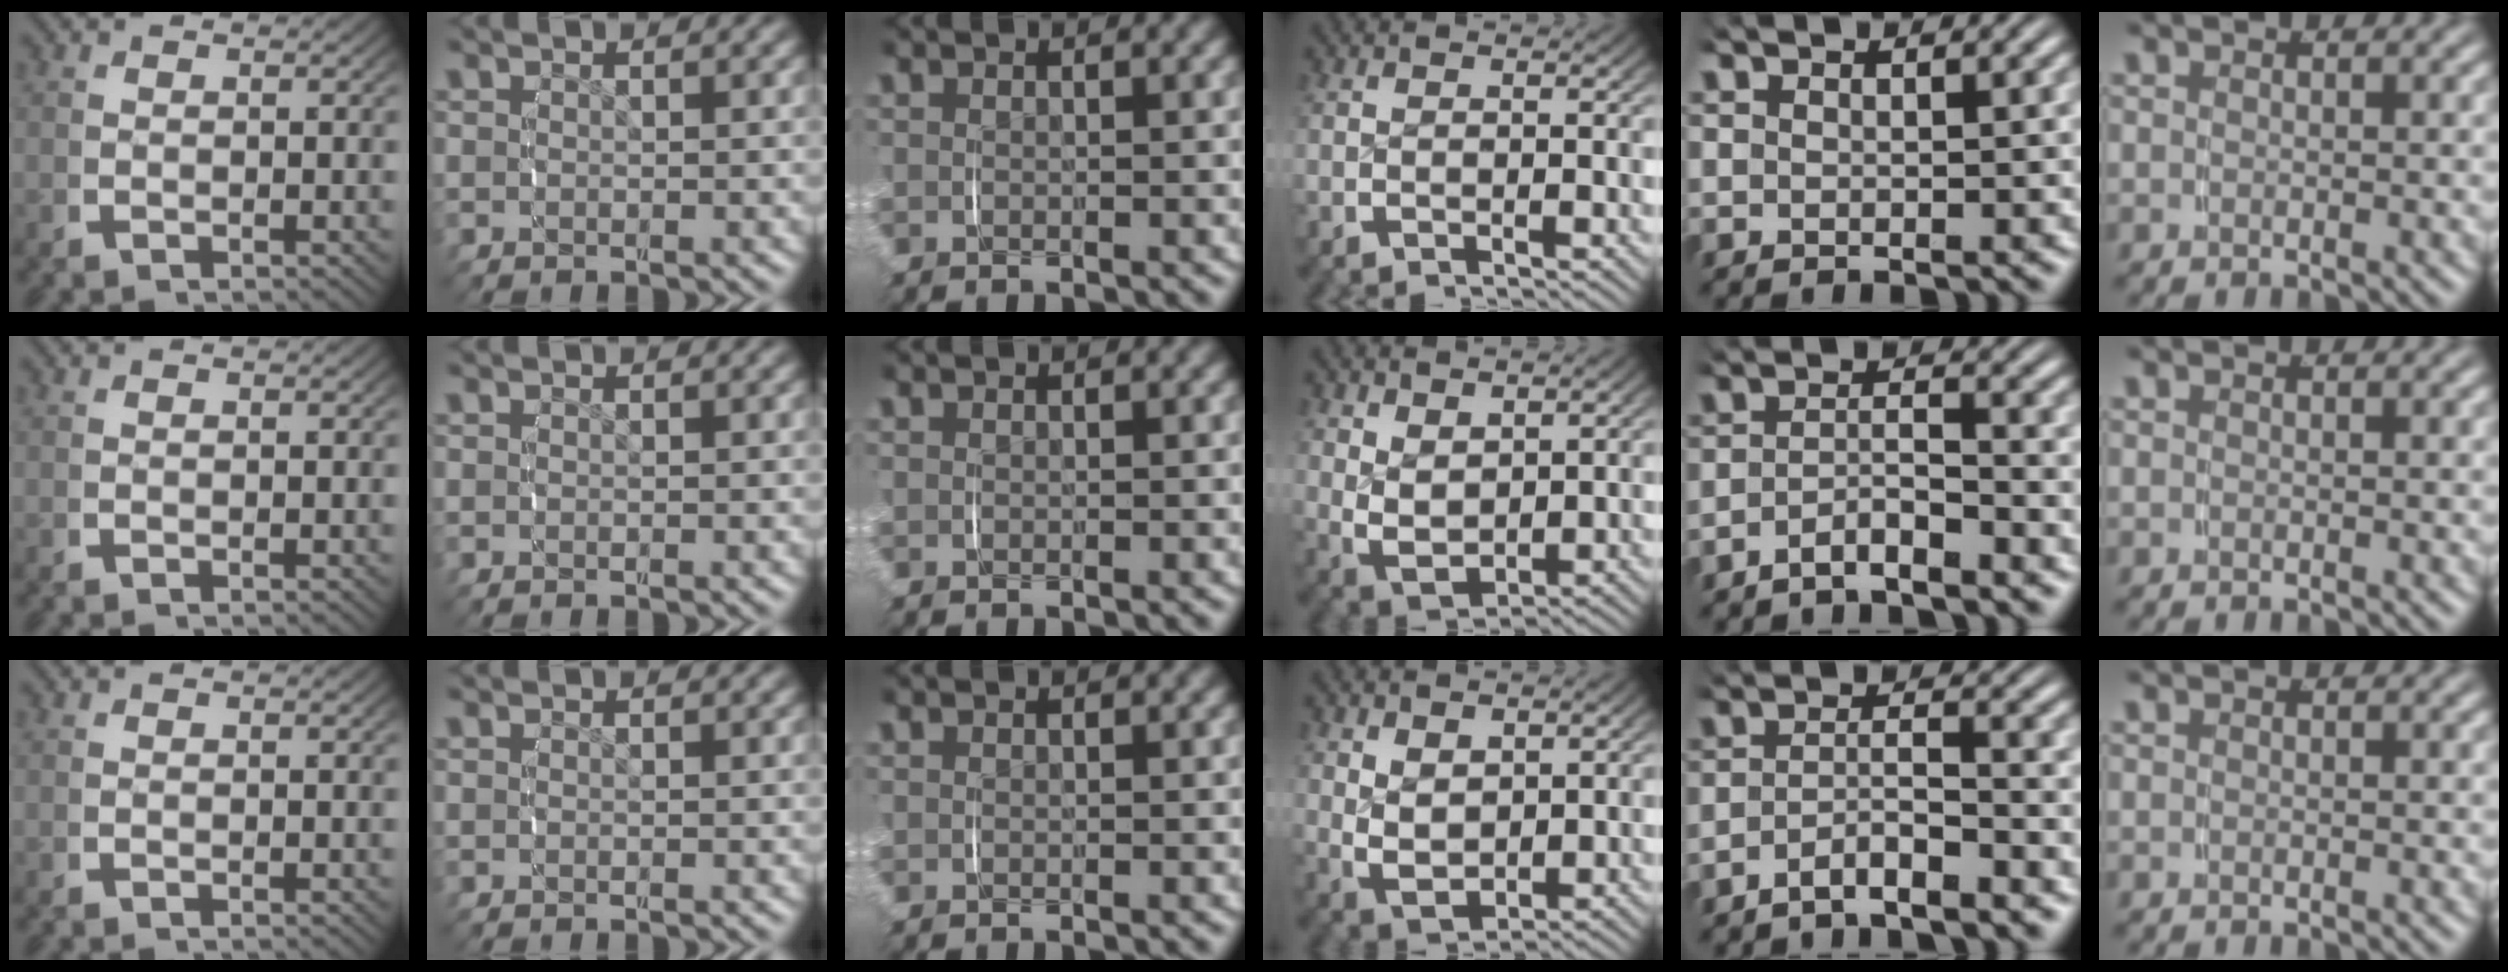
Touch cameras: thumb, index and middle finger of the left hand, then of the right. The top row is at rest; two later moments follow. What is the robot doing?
{"motion": "lift_and_place", "object": "pen bag"}